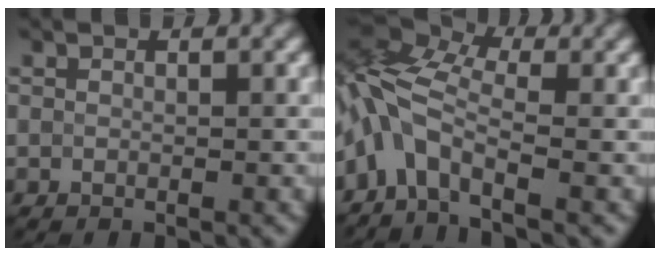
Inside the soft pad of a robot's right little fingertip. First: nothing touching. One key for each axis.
{"total": 6.9, "fx": -1.9, "fy": 3.5, "fz": 5.6, "tx": -0.119, "ty": 0.018, "tz": -0.062}